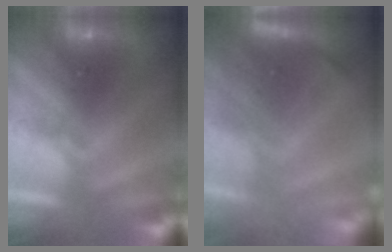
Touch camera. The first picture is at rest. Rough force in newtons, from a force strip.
{"total": 8.3}